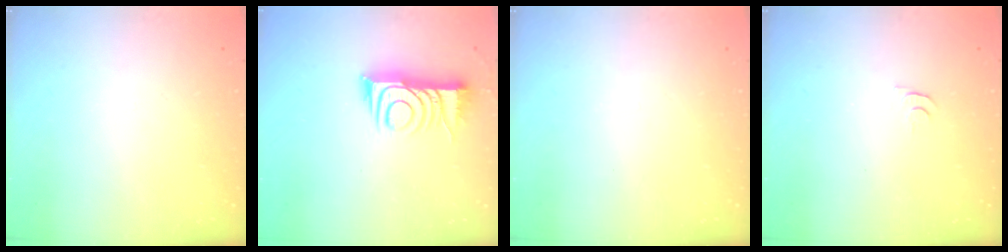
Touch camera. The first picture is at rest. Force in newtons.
{"total": 10.9, "press": 10.9, "slide": 0.2}
{"total": 0.0}
{"total": 5.2, "press": 5.1, "slide": 0.5}